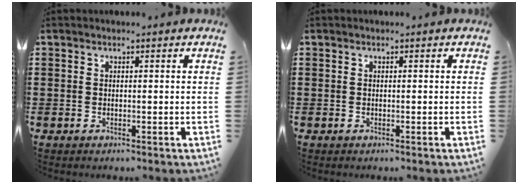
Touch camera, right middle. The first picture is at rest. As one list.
[{"total": 0.0}]